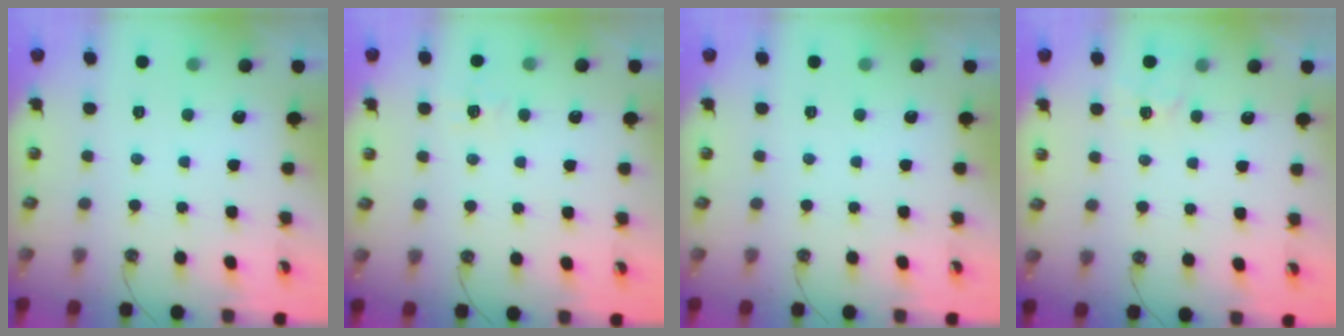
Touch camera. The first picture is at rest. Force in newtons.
{"total": 6.2, "press": 6.2, "slide": 0.5}
{"total": 0.0}
{"total": 4.7, "press": 4.6, "slide": 0.6}